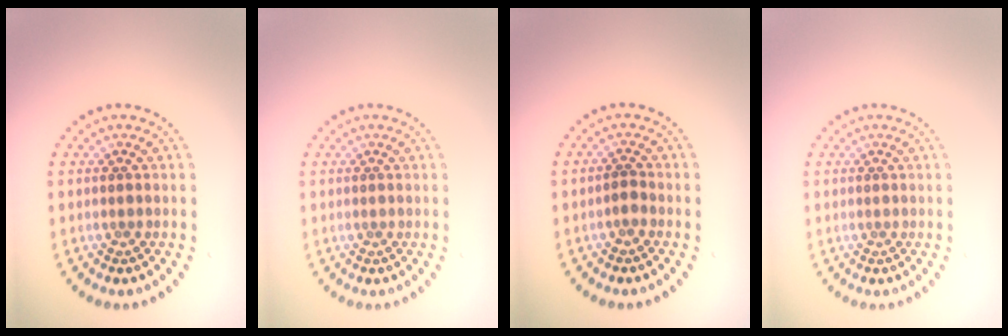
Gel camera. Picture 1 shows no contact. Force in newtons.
{"total": 0.0}
{"total": 0.8, "press": 0.7, "slide": 0.3}
{"total": 0.0}